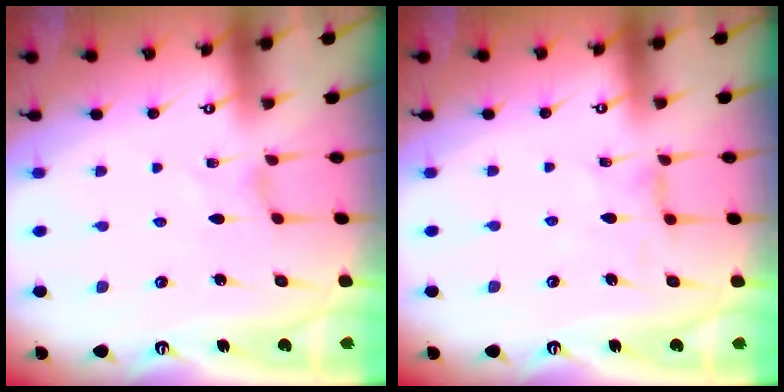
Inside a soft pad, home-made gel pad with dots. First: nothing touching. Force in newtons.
{"total": 2.3, "press": 2.3, "slide": 0.4}